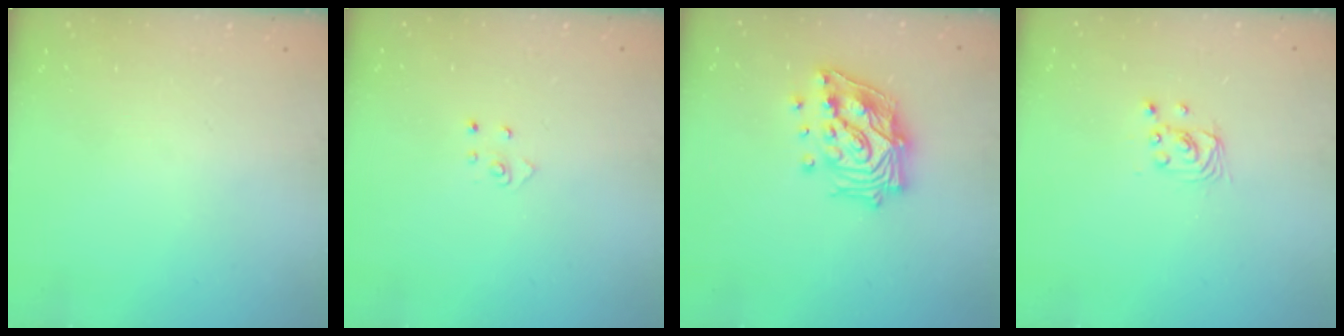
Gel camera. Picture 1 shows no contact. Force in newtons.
{"total": 2.6, "press": 2.6, "slide": 0.3}
{"total": 18.9, "press": 18.7, "slide": 2.6}
{"total": 2.5, "press": 2.5, "slide": 0.1}